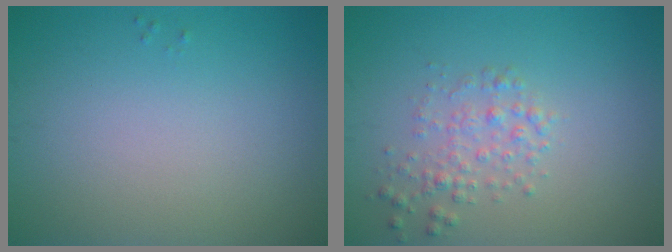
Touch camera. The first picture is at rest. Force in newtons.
{"total": 2.1, "press": 2.1, "slide": 0.1}